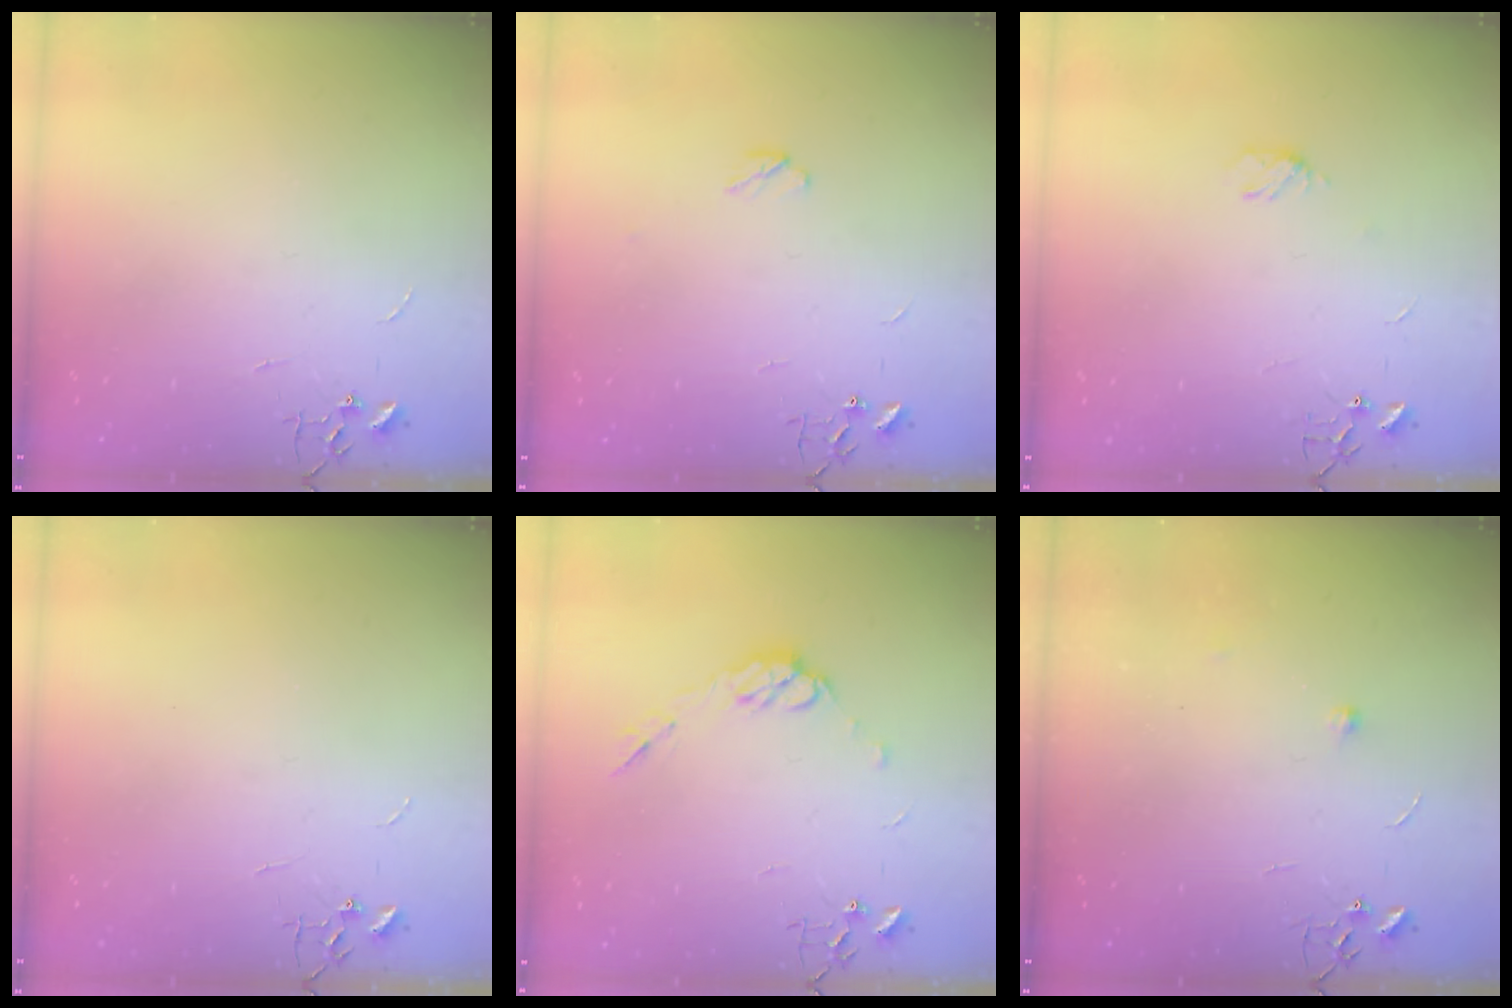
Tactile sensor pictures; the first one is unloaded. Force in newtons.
{"total": 3.5, "press": 3.4, "slide": 0.9}
{"total": 5.0, "press": 4.9, "slide": 0.4}
{"total": 0.0}
{"total": 8.2, "press": 8.2, "slide": 0.5}
{"total": 6.1, "press": 6.0, "slide": 0.9}